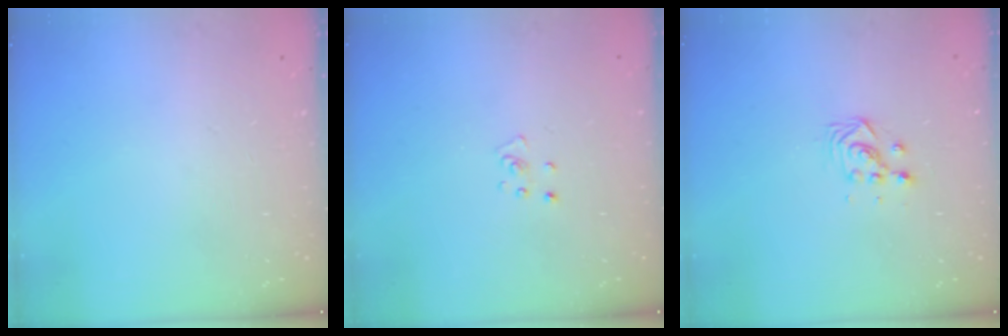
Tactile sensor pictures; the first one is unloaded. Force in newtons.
{"total": 3.2, "press": 3.2, "slide": 0.4}
{"total": 3.7, "press": 3.7, "slide": 0.2}